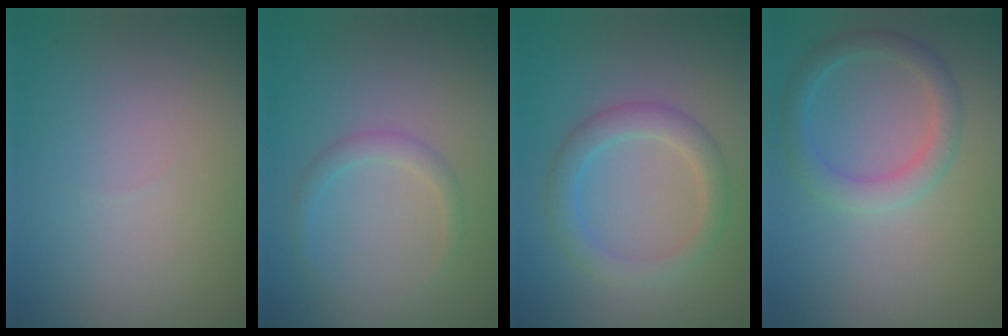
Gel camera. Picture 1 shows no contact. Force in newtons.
{"total": 1.6, "press": 1.6, "slide": 0.1}
{"total": 3.1, "press": 3.1, "slide": 0.1}
{"total": 2.7, "press": 2.7, "slide": 0.1}